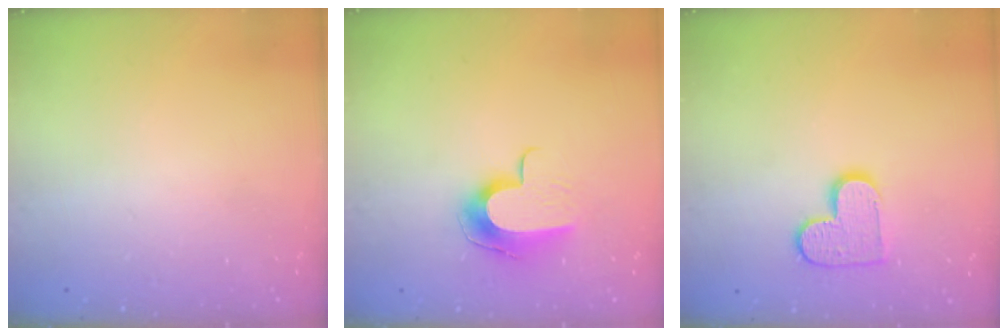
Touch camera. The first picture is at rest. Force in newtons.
{"total": 9.9, "press": 9.9, "slide": 0.3}
{"total": 10.5, "press": 10.5, "slide": 0.5}